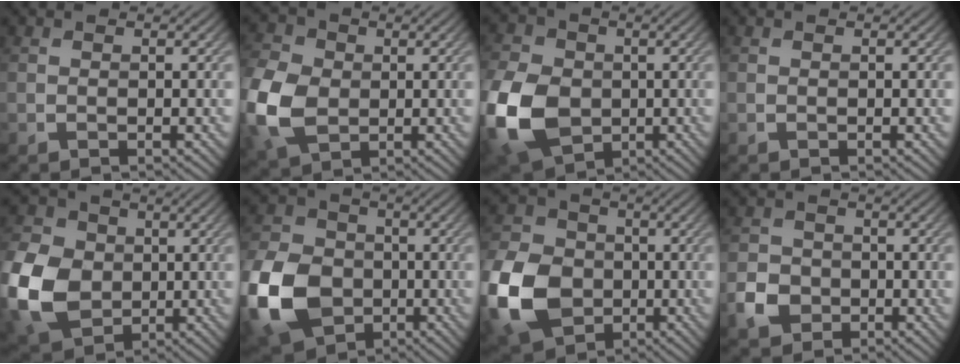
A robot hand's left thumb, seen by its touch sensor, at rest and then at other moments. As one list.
[{"total": 11.2, "force": [-1.2, 8.4, 7.3], "torque": [-0.220, -0.011, -0.030]}, {"total": 15.2, "force": [-3.3, 11.1, 9.9], "torque": [-0.273, -0.022, -0.071]}, {"total": 0.0}, {"total": 14.1, "force": [-1.6, 11.2, 8.4], "torque": [-0.250, -0.015, -0.040]}, {"total": 16.1, "force": [-4.8, 12.1, 9.5], "torque": [-0.263, -0.035, -0.102]}, {"total": 15.7, "force": [-4.3, 12.1, 9.1], "torque": [-0.258, -0.031, -0.092]}, {"total": 4.4, "force": [-1.8, 3.6, 1.6], "torque": [-0.037, -0.005, -0.043]}]